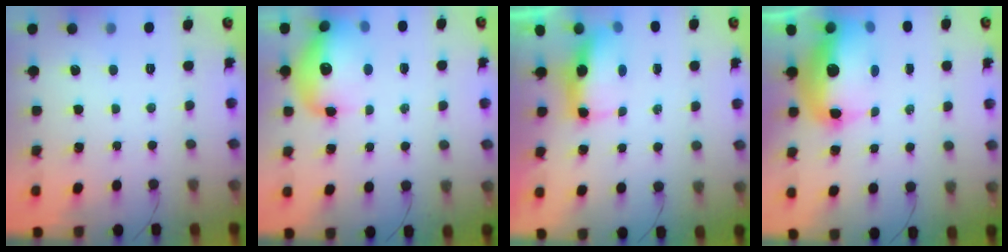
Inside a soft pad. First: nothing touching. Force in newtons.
{"total": 15.2, "press": 14.8, "slide": 3.6}
{"total": 6.6, "press": 6.6, "slide": 0.6}
{"total": 12.5, "press": 12.2, "slide": 2.7}